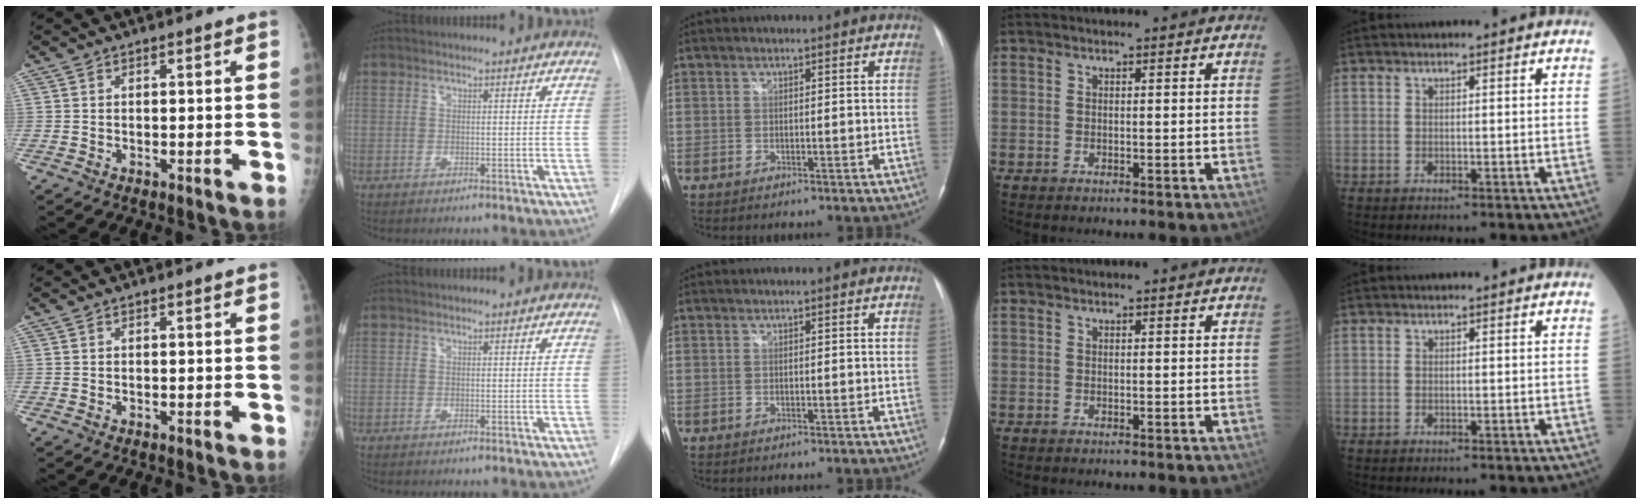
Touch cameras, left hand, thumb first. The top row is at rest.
{}